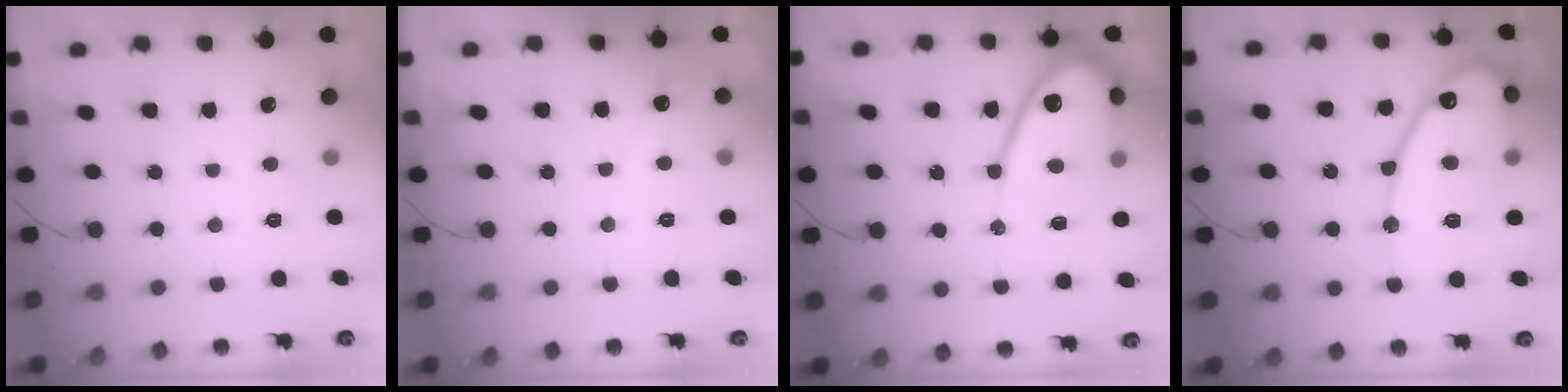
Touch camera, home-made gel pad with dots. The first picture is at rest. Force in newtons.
{"total": 2.5, "press": 2.5, "slide": 0.1}
{"total": 12.5, "press": 12.5, "slide": 1.1}
{"total": 18.4, "press": 18.3, "slide": 1.4}